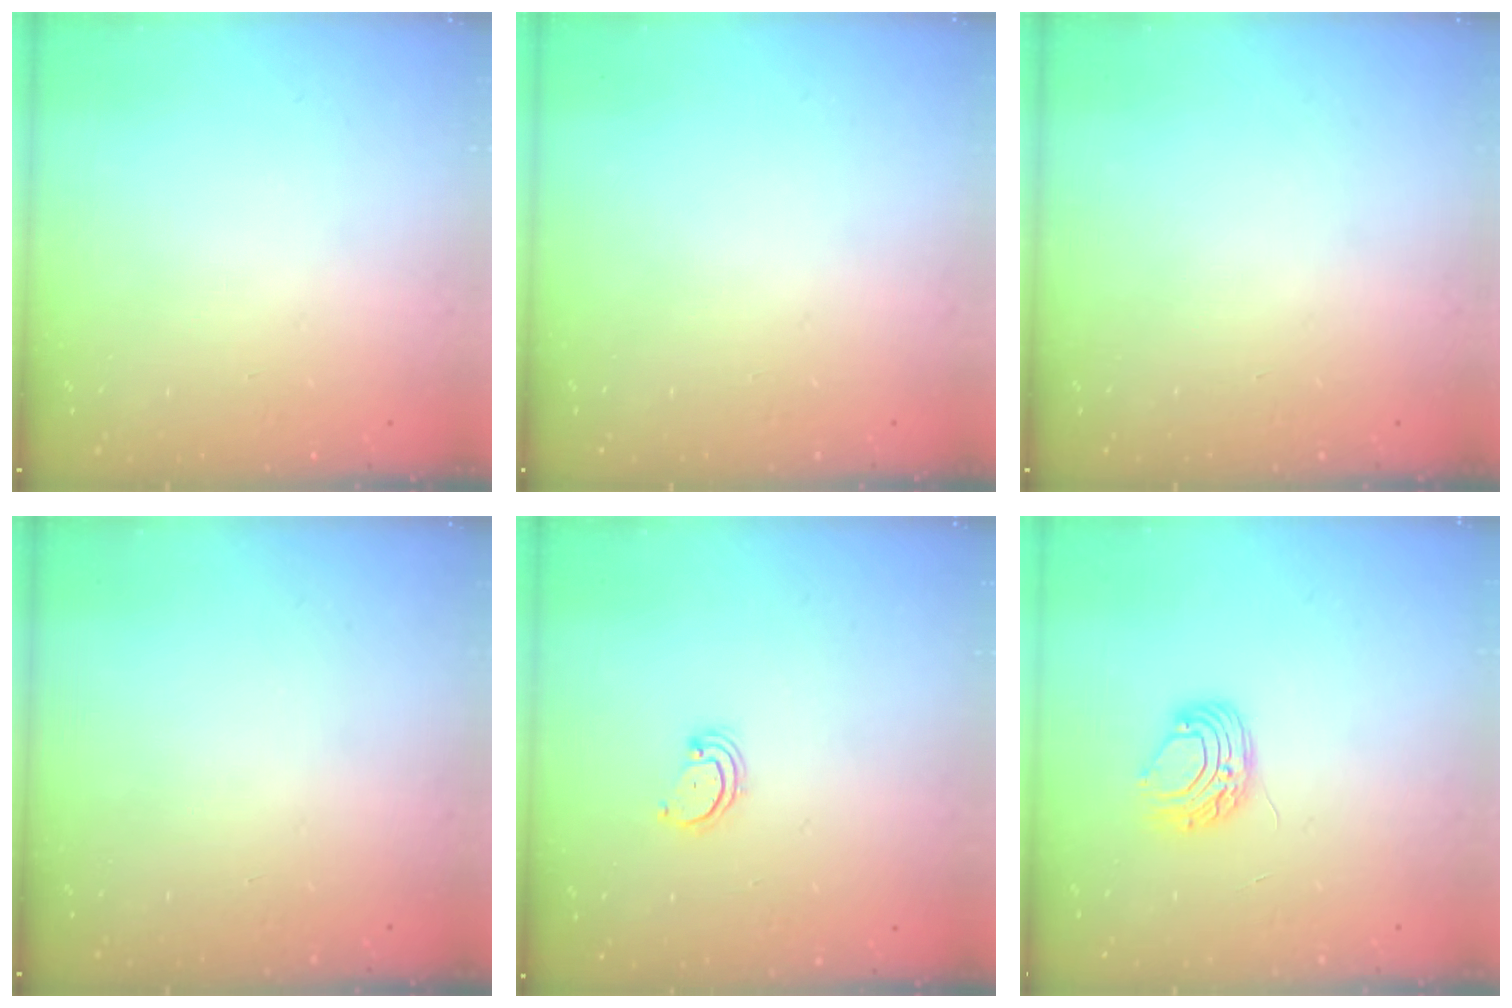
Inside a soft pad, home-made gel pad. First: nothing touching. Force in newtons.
{"total": 0.0}
{"total": 0.0}
{"total": 0.0}
{"total": 2.8, "press": 2.8, "slide": 0.3}
{"total": 7.5, "press": 7.4, "slide": 0.7}